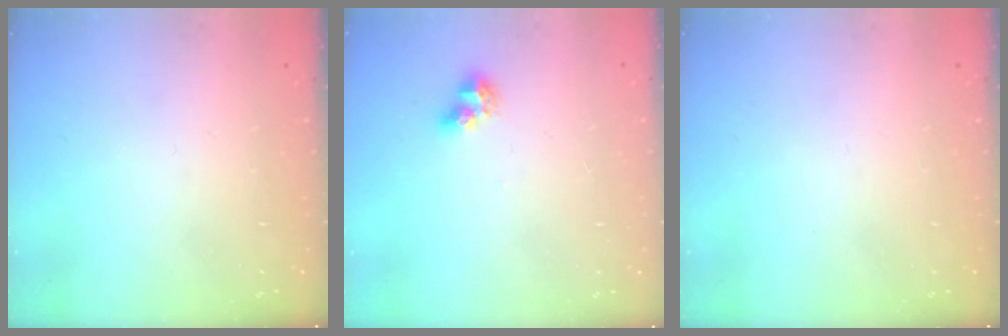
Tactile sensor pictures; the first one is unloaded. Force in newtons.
{"total": 6.4, "press": 6.3, "slide": 0.7}
{"total": 0.0}